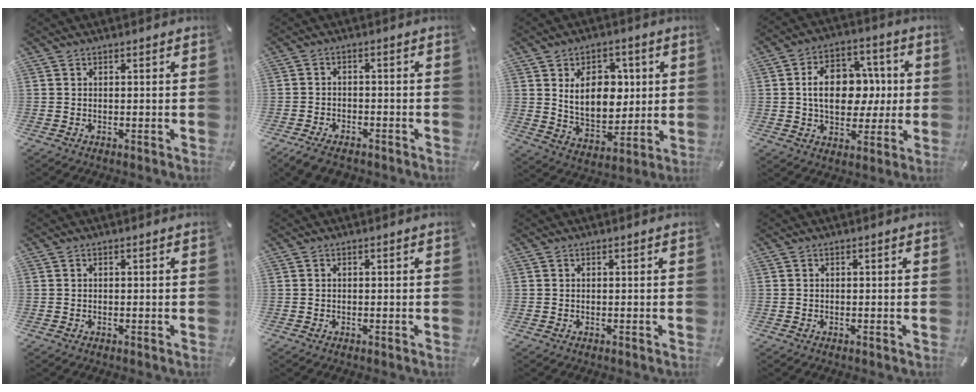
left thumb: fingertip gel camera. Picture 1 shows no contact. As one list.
[{"total": 4.2, "force": [-3.3, 1.9, 1.7], "torque": [-0.039, 0.014, -0.067]}, {"total": 13.3, "force": [3.3, 9.4, 8.8], "torque": [-0.143, 0.002, 0.061]}, {"total": 14.4, "force": [0.8, 10.6, 9.7], "torque": [-0.154, 0.010, 0.016]}, {"total": 0.0}, {"total": 0.0}, {"total": 0.0}, {"total": 0.0}]